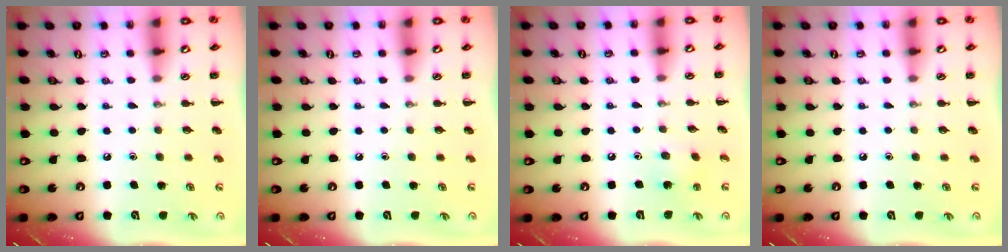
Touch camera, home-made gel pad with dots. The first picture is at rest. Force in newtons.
{"total": 0.0}
{"total": 2.8, "press": 2.7, "slide": 0.6}
{"total": 0.0}